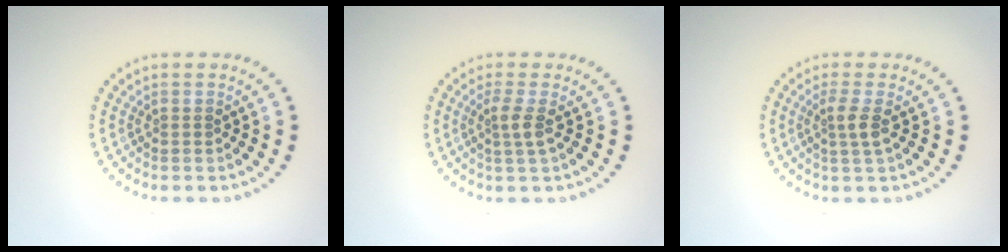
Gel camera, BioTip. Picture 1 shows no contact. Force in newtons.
{"total": 1.8, "press": 1.3, "slide": 1.3}
{"total": 1.8, "press": 1.4, "slide": 1.2}